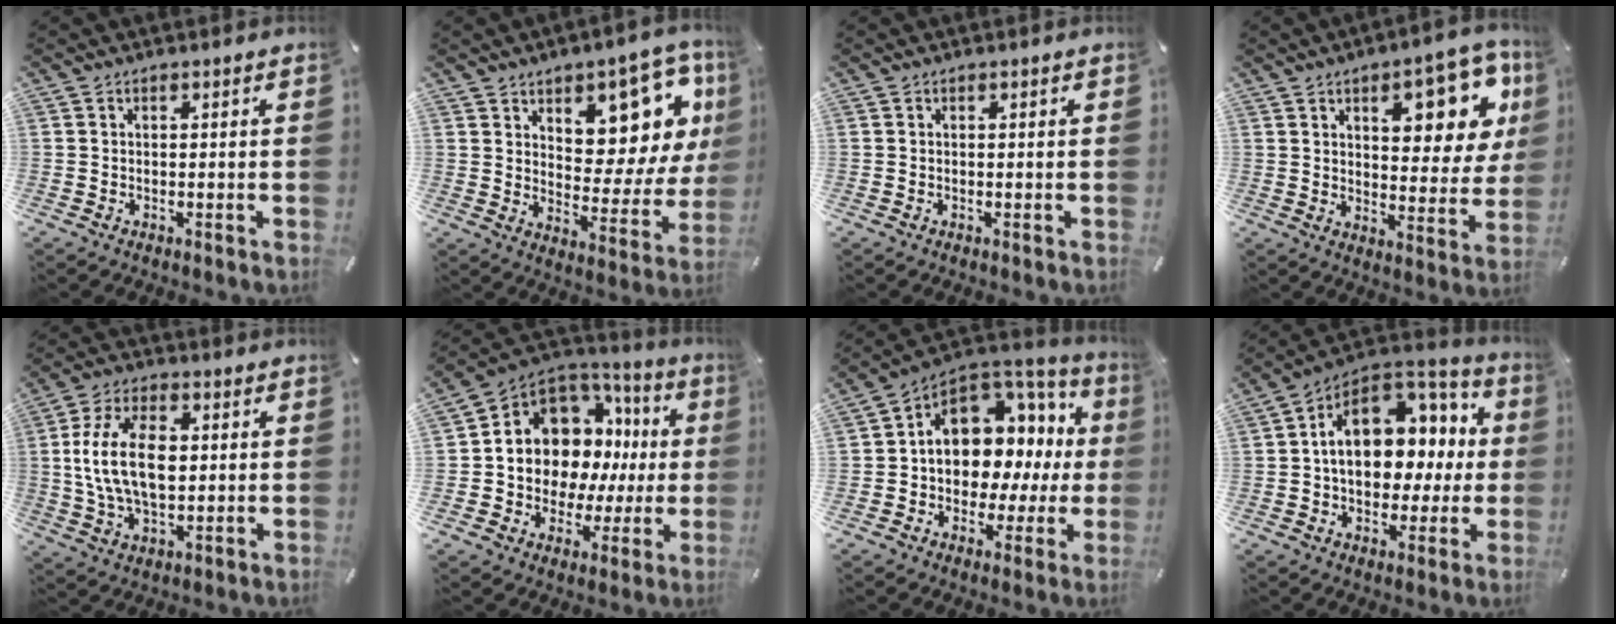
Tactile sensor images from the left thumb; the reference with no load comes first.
{"total": 12.6, "force": [8.5, 7.1, 6.0], "torque": [-0.068, -0.088, 0.148]}
{"total": 0.0}
{"total": 17.1, "force": [8.2, 7.7, 13.0], "torque": [-0.156, -0.041, 0.128]}
{"total": 14.6, "force": [1.1, 9.0, 11.5], "torque": [-0.248, 0.006, 0.017]}
{"total": 10.6, "force": [2.6, 9.5, 3.9], "torque": [-0.067, -0.053, 0.057]}
{"total": 10.8, "force": [3.2, 8.7, 5.5], "torque": [-0.082, -0.047, 0.058]}
{"total": 16.4, "force": [2.7, 12.0, 10.9], "torque": [-0.153, -0.014, 0.053]}